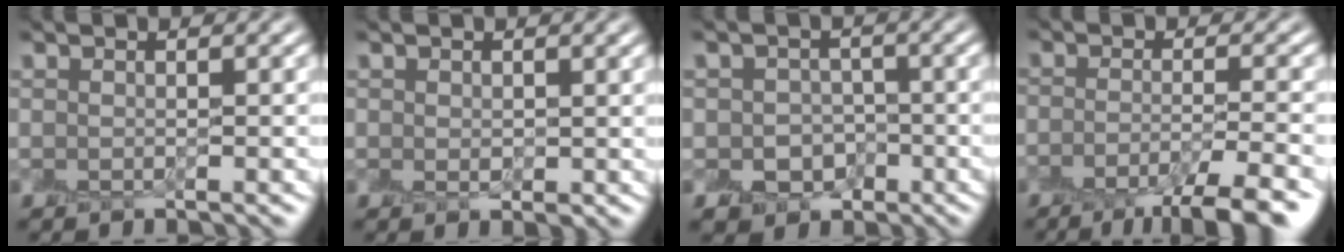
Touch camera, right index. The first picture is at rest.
{"total": 0.8, "force": [0.5, 0.5, 0.4], "torque": [-0.002, 0.003, 0.017]}
{"total": 4.3, "force": [-1.3, 3.6, 1.8], "torque": [-0.037, -0.011, -0.018]}
{"total": 6.0, "force": [-4.0, 1.2, 4.3], "torque": [-0.043, 0.001, -0.066]}